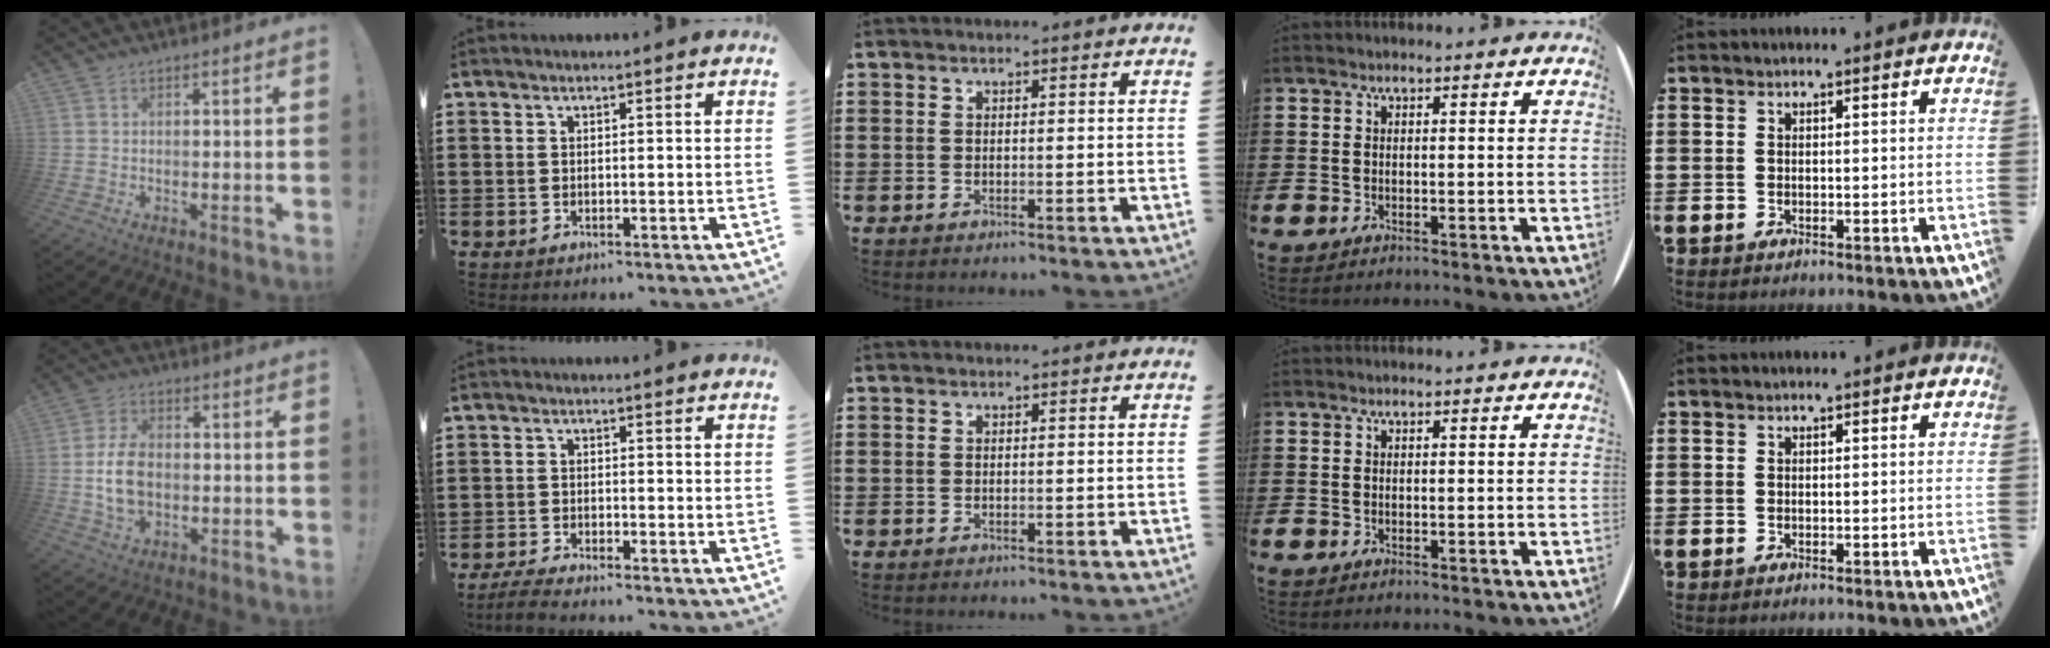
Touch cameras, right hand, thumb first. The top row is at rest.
{"thumb": {"total": 10.7, "force": [-1.1, 7.2, 7.8], "torque": [-0.146, -0.003, -0.020]}, "index": {"total": 2.4, "force": [-2.3, 0.0, 0.5], "torque": [-0.016, 0.000, -0.049]}}